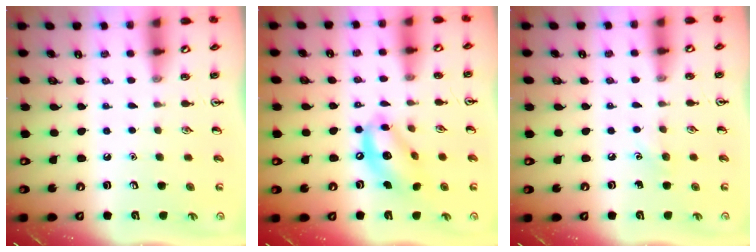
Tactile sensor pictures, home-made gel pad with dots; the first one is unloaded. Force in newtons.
{"total": 12.7, "press": 12.1, "slide": 3.8}
{"total": 5.0, "press": 4.7, "slide": 1.7}